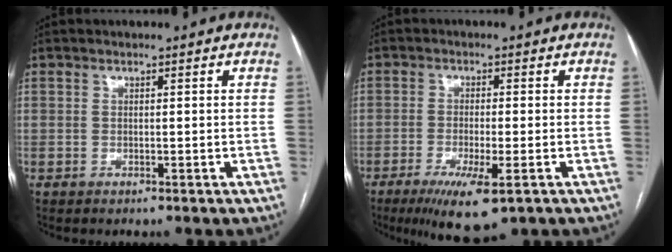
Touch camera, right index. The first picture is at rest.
{"total": 8.4, "force": [-4.5, 1.4, 6.9], "torque": [-0.122, -0.022, -0.070]}